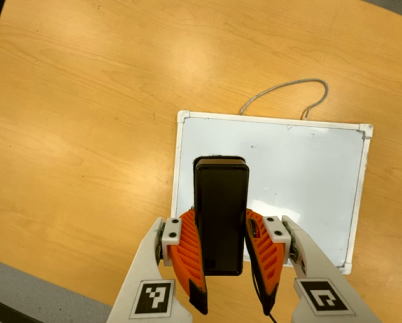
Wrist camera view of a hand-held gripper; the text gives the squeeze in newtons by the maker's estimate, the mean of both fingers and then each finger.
{"total": 8.6, "left": 6.7, "right": 10.6}